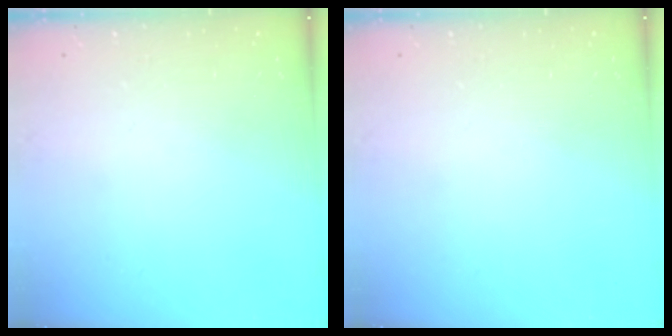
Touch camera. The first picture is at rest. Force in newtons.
{"total": 0.0}